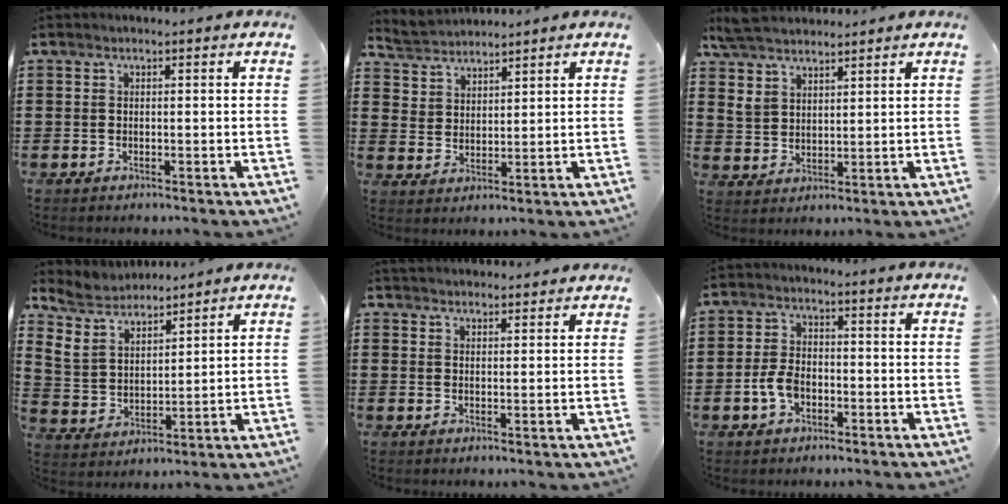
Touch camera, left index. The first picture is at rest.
{"total": 4.0, "force": [3.6, 1.5, -0.5], "torque": [-0.009, -0.009, 0.068]}
{"total": 6.0, "force": [5.0, 2.7, 1.9], "torque": [-0.056, 0.000, 0.095]}
{"total": 5.9, "force": [4.9, 3.0, 1.4], "torque": [-0.057, -0.018, 0.087]}
{"total": 2.3, "force": [2.3, 0.1, -0.1], "torque": [-0.003, -0.003, 0.045]}
{"total": 4.6, "force": [-1.4, 2.8, 3.4], "torque": [-0.088, -0.003, -0.032]}